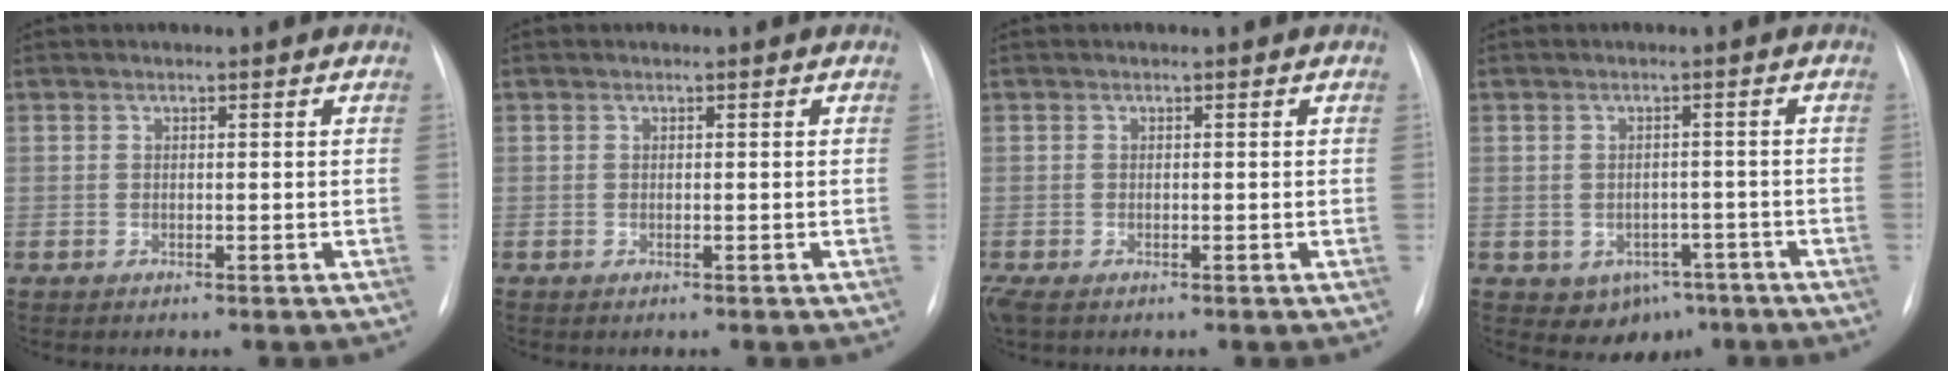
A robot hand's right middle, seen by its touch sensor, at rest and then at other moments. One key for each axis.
{"total": 0.0}
{"total": 2.9, "fx": -1.9, "fy": 1.3, "fz": 1.7, "tx": -0.040, "ty": -0.010, "tz": -0.030}
{"total": 5.5, "fx": -3.1, "fy": 4.2, "fz": 2.0, "tx": -0.020, "ty": 0.011, "tz": -0.031}